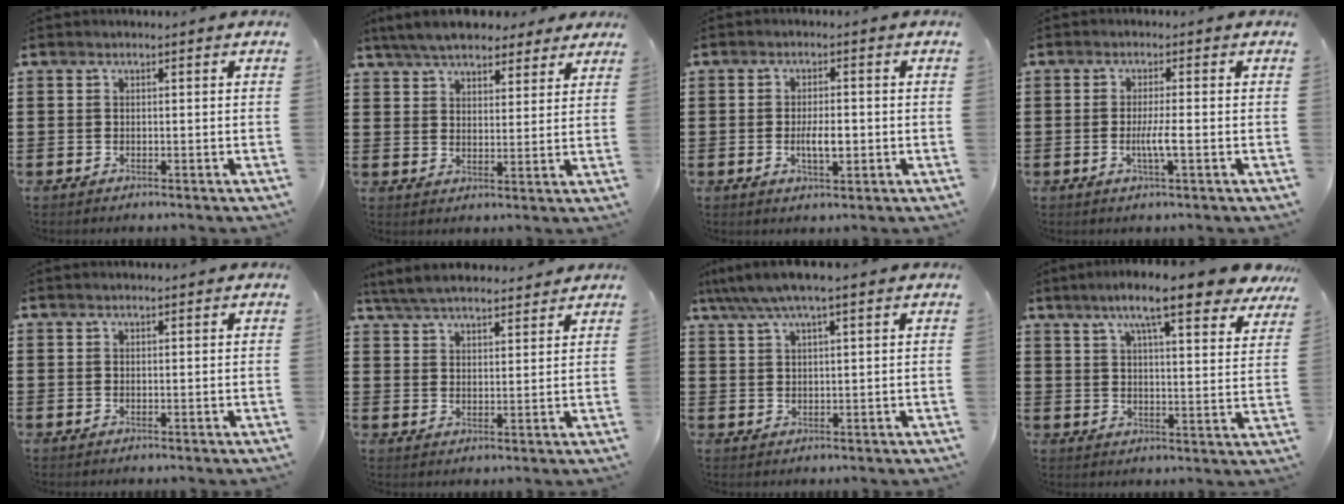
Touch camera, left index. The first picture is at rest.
{"total": 6.6, "force": [5.9, 1.9, 2.3], "torque": [-0.065, -0.005, 0.110]}
{"total": 4.1, "force": [-0.5, 1.4, 3.8], "torque": [-0.060, -0.003, -0.010]}
{"total": 3.6, "force": [-0.7, 0.1, 3.5], "torque": [-0.068, -0.007, -0.016]}
{"total": 0.7, "force": [0.6, 0.1, 0.3], "torque": [-0.007, 0.001, 0.011]}
{"total": 5.4, "force": [5.2, 0.9, 1.5], "torque": [-0.047, -0.013, 0.095]}
{"total": 5.0, "force": [3.7, 0.4, 3.3], "torque": [-0.072, -0.006, 0.066]}
{"total": 10.8, "force": [8.2, 1.0, 6.9], "torque": [-0.132, -0.024, 0.137]}